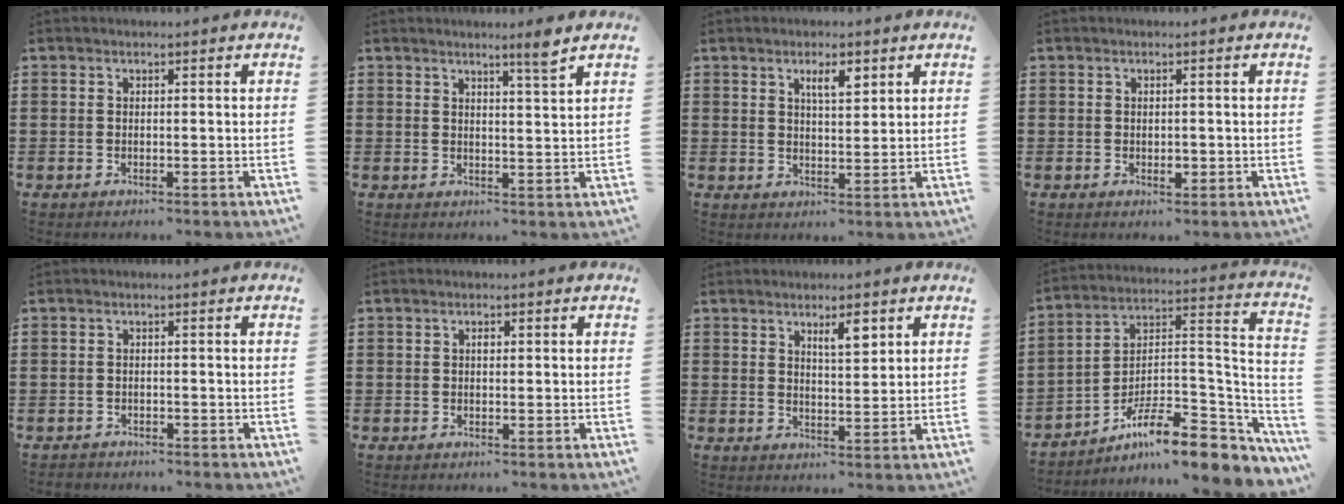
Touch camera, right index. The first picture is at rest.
{"total": 3.5, "force": [2.7, -0.5, 2.2], "torque": [-0.040, -0.005, 0.044]}
{"total": 3.6, "force": [2.0, 1.1, 2.7], "torque": [-0.043, -0.001, 0.030]}
{"total": 1.4, "force": [-0.2, 0.7, 1.1], "torque": [-0.021, 0.002, -0.003]}
{"total": 0.9, "force": [-0.8, 0.3, -0.1], "torque": [-0.001, 0.004, -0.019]}
{"total": 0.7, "force": [0.1, 0.4, 0.6], "torque": [-0.012, -0.001, 0.002]}
{"total": 3.7, "force": [2.2, 1.1, 2.8], "torque": [-0.042, 0.000, 0.033]}
{"total": 11.1, "force": [-7.9, 3.6, 7.0], "torque": [-0.112, 0.015, -0.144]}